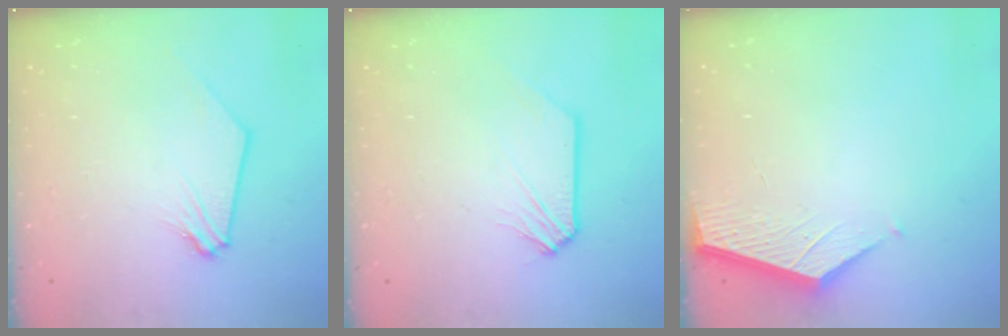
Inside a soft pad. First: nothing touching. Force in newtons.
{"total": 0.0}
{"total": 2.6, "press": 2.6, "slide": 0.3}